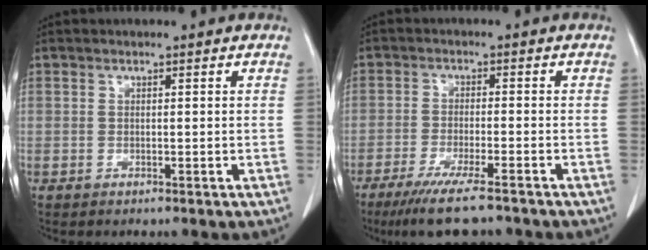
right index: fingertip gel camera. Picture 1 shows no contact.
{"total": 9.3, "force": [-7.2, 0.6, 5.9], "torque": [-0.095, -0.023, -0.114]}